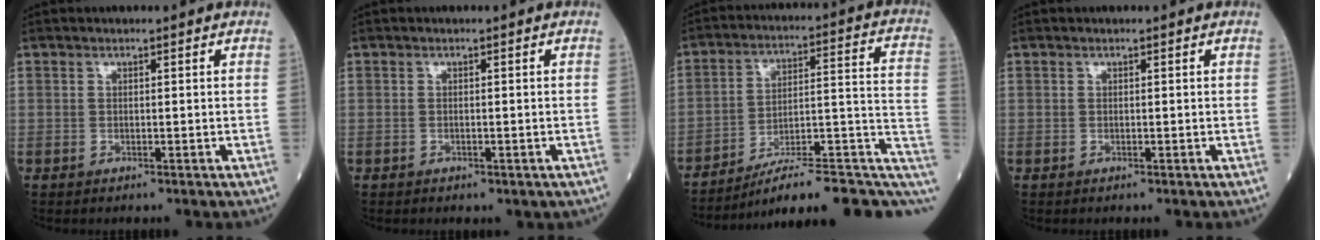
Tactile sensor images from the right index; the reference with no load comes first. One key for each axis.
{"total": 0.9, "fx": -0.5, "fy": 0.6, "fz": 0.5, "tx": -0.009, "ty": -0.001, "tz": -0.001}
{"total": 18.5, "fx": -11.9, "fy": 4.6, "fz": 13.4, "tx": -0.127, "ty": 0.060, "tz": -0.164}
{"total": 0.0}